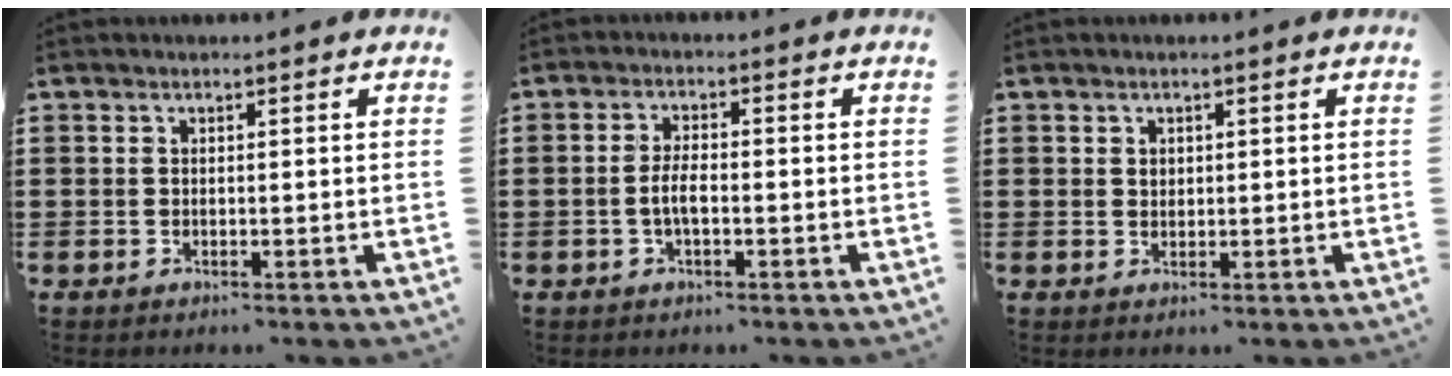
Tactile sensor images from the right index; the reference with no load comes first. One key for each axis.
{"total": 3.2, "fx": -0.8, "fy": 1.0, "fz": 2.9, "tx": -0.074, "ty": -0.004, "tz": -0.022}
{"total": 0.9, "fx": 0.4, "fy": 0.7, "fz": 0.4, "tx": -0.009, "ty": 0.004, "tz": 0.009}